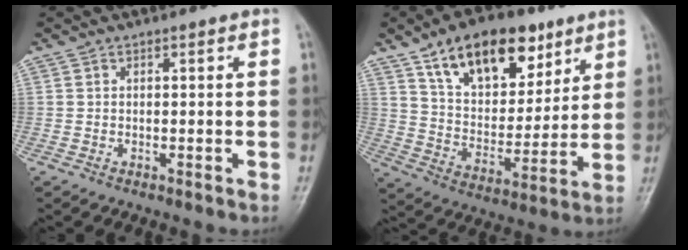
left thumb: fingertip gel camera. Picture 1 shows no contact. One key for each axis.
{"total": 19.9, "fx": 11.3, "fy": 11.0, "fz": 12.0, "tx": -0.140, "ty": -0.039, "tz": 0.193}